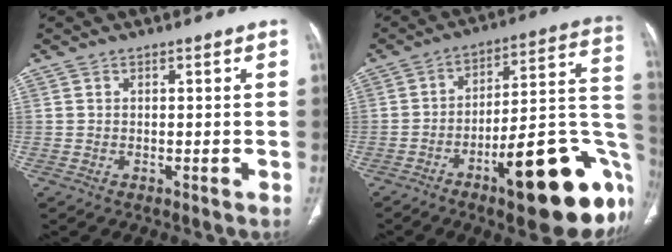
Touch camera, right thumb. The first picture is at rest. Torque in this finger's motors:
{"motor_torque": [2.94, 2.05, 1.35, -1.42, 0.23]}